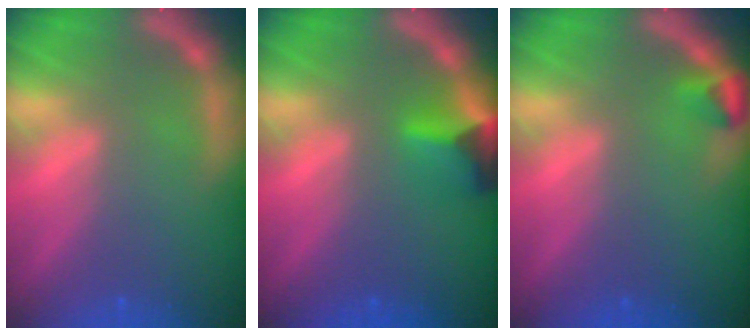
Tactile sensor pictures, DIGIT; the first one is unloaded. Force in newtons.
{"total": 3.9}
{"total": 1.5}